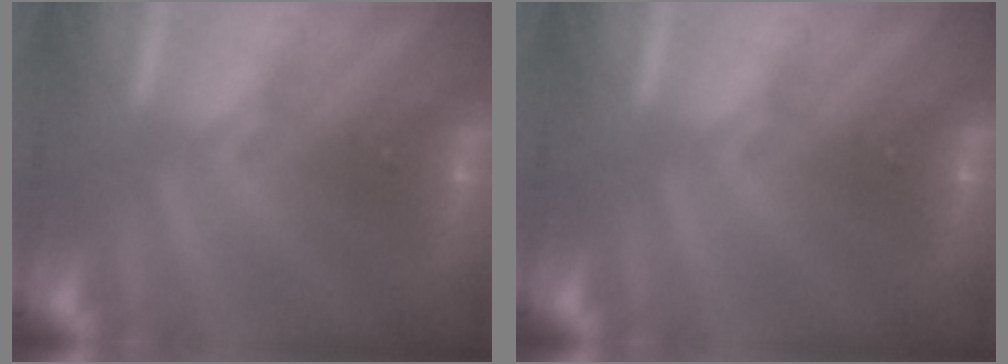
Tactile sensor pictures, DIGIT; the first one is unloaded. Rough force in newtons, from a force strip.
{"total": 0.0}